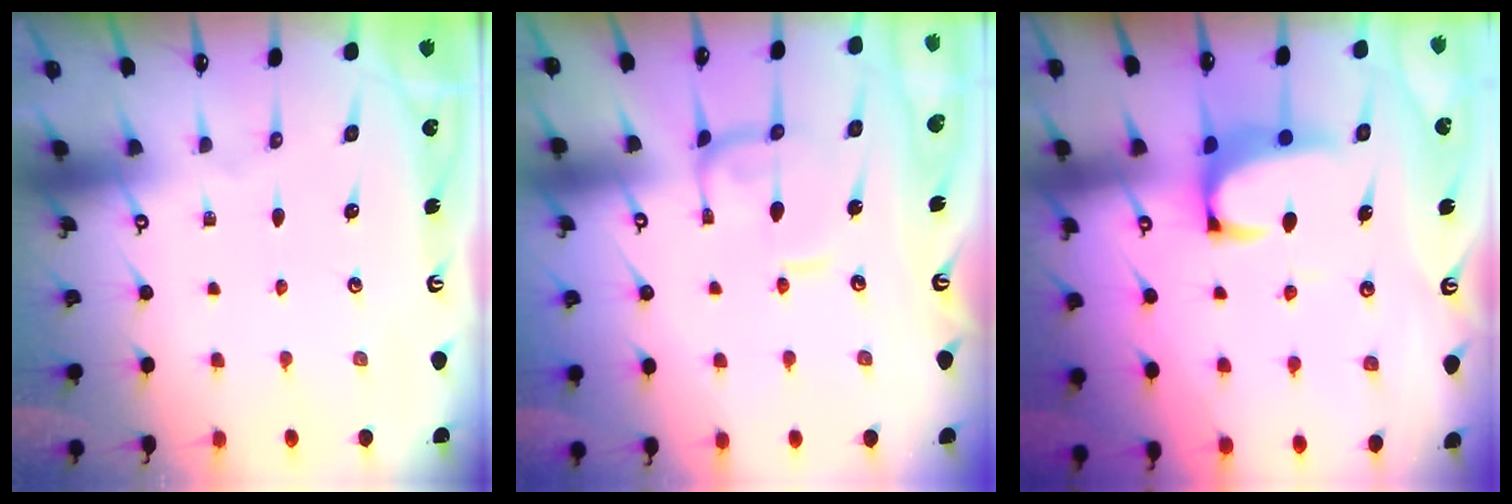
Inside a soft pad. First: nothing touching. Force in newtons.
{"total": 1.7, "press": 1.7, "slide": 0.4}
{"total": 2.2, "press": 2.0, "slide": 0.9}